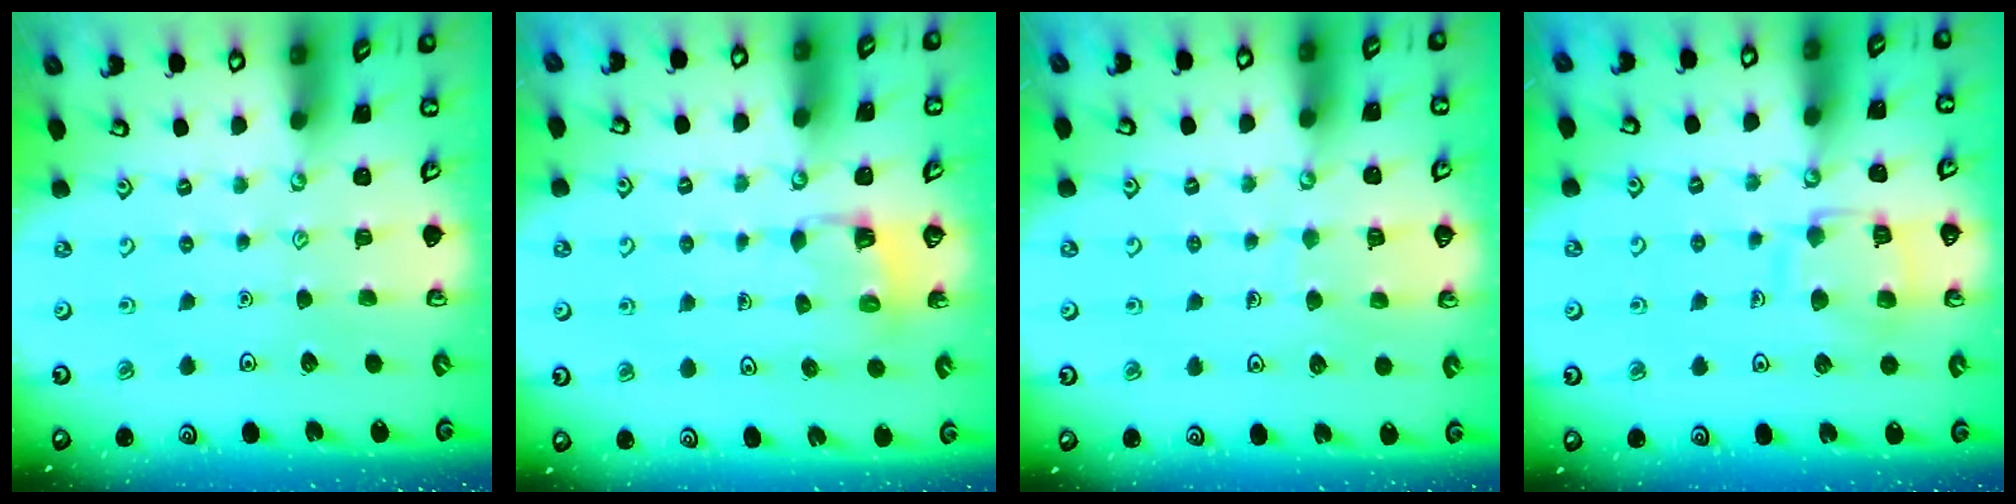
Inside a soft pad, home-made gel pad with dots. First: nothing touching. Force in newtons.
{"total": 3.1, "press": 3.0, "slide": 0.3}
{"total": 6.7, "press": 6.6, "slide": 0.5}
{"total": 11.2, "press": 11.2, "slide": 1.0}